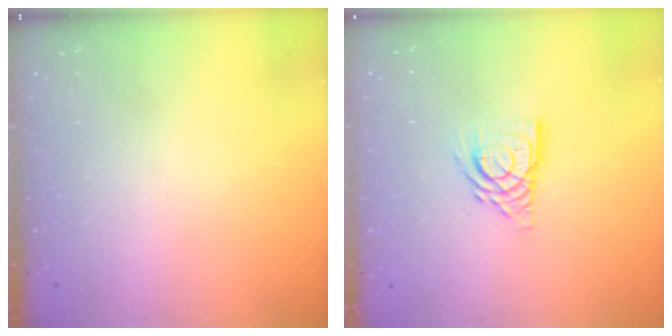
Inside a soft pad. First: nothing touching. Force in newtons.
{"total": 11.3, "press": 11.3, "slide": 1.3}